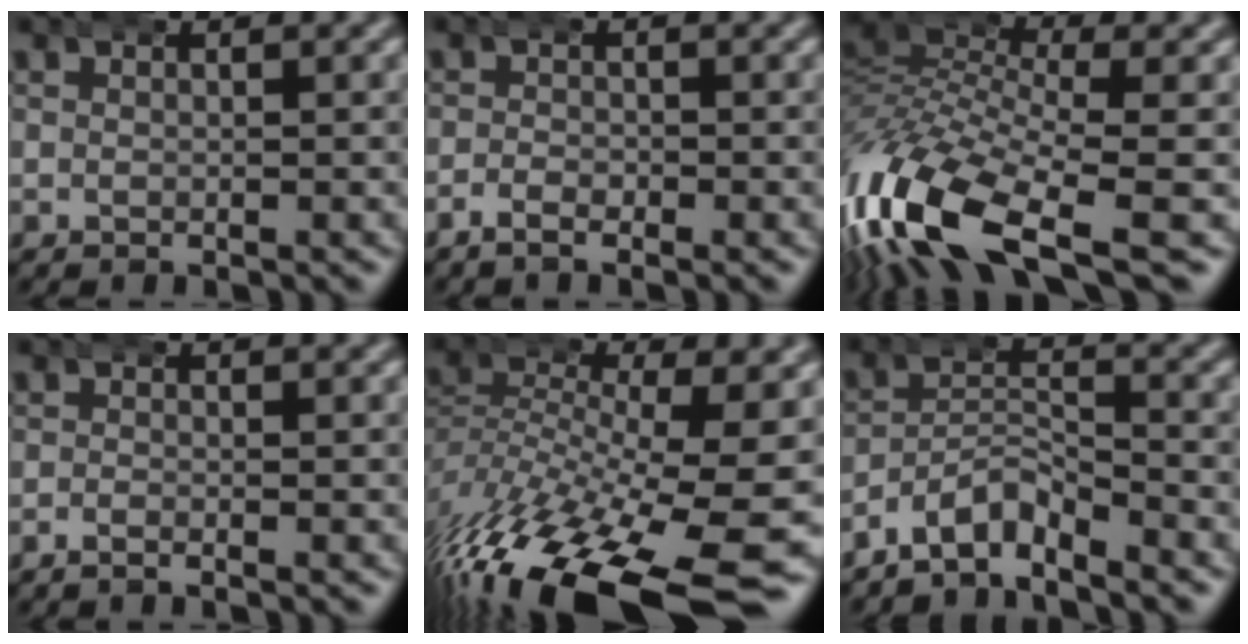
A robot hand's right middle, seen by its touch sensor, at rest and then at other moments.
{"total": 1.3, "force": [-1.1, 0.2, 0.5], "torque": [-0.008, -0.002, -0.026]}
{"total": 11.4, "force": [-4.2, 6.6, 8.3], "torque": [-0.213, -0.056, -0.048]}
{"total": 0.8, "force": [-0.7, -0.1, 0.4], "torque": [-0.007, 0.001, -0.017]}
{"total": 12.6, "force": [-7.5, 4.3, 9.1], "torque": [-0.173, -0.054, -0.092]}
{"total": 5.3, "force": [-4.4, 2.6, 1.6], "torque": [-0.035, -0.005, -0.085]}